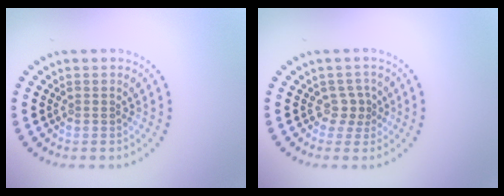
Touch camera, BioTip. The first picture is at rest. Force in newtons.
{"total": 1.5, "press": 1.0, "slide": 1.1}